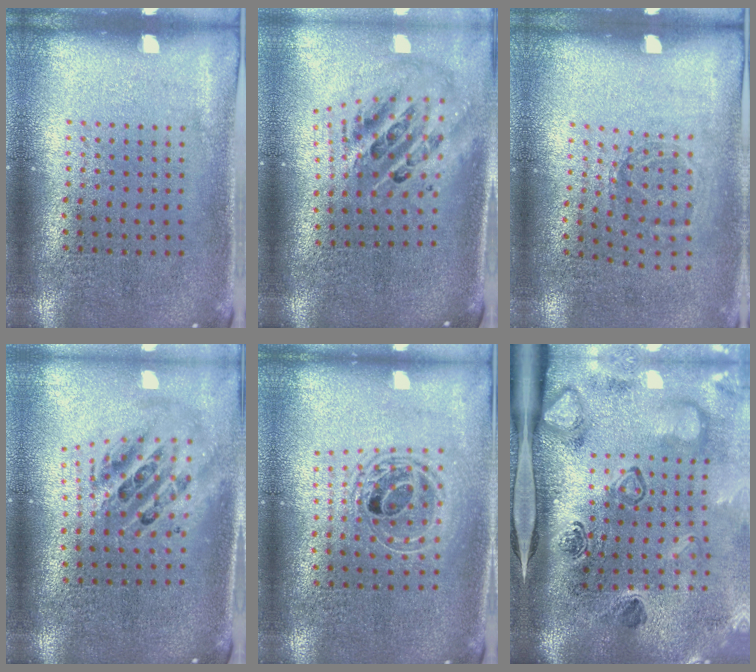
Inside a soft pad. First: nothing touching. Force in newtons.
{"total": 2.5, "press": 1.7, "slide": 1.9}
{"total": 1.1, "press": 0.8, "slide": 0.7}
{"total": 2.2, "press": 1.7, "slide": 1.4}
{"total": 1.7, "press": 1.4, "slide": 0.9}
{"total": 4.5, "press": 3.1, "slide": 3.3}